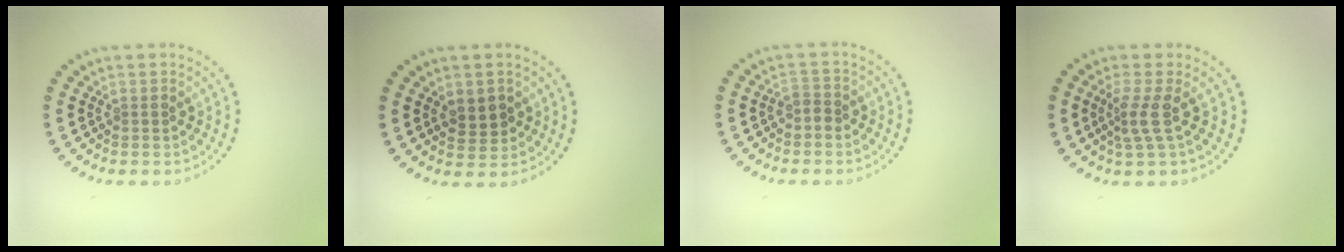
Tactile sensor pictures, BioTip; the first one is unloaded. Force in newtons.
{"total": 2.4, "press": 2.4, "slide": 0.6}
{"total": 1.2, "press": 0.9, "slide": 0.8}
{"total": 2.3, "press": 1.6, "slide": 1.6}